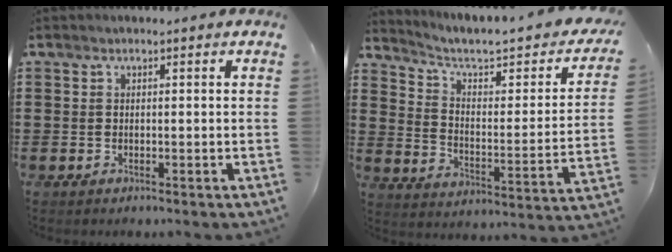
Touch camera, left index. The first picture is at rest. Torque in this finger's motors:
{"motor_torque": [2.14, 0.00, 0.15, 0.08]}